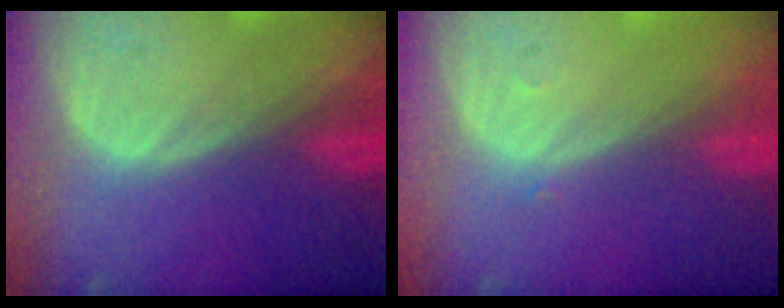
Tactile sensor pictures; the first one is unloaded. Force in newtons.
{"total": 0.5, "press": 0.4, "slide": 0.3}